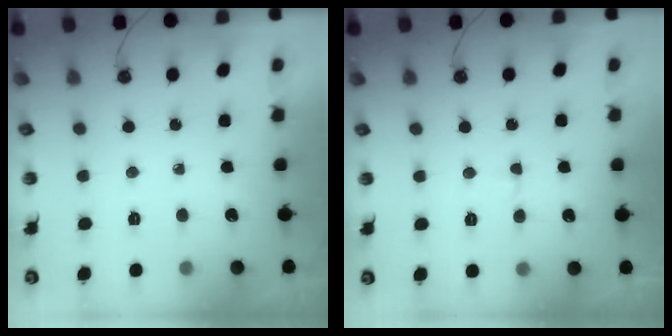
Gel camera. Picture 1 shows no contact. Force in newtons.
{"total": 4.1, "press": 2.8, "slide": 3.0}